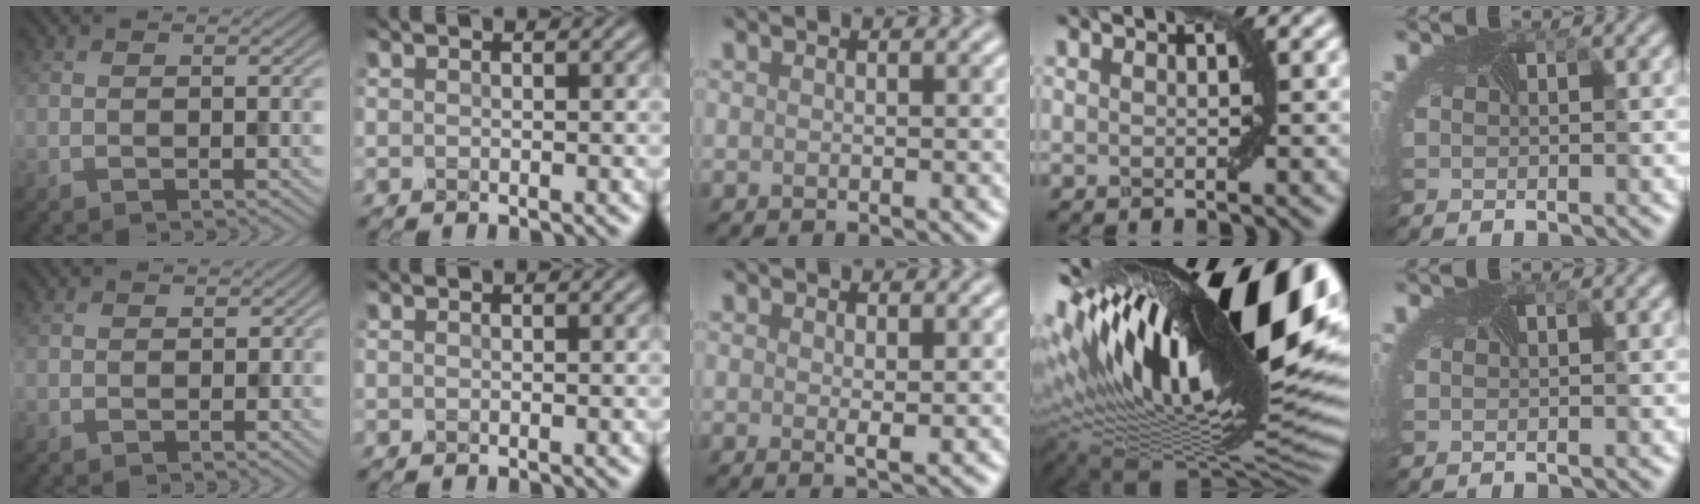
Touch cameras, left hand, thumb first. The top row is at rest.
{"thumb": {"total": 0.6, "force": [-0.1, 0.5, -0.2], "torque": [0.008, -0.003, -0.004]}, "middle": {"total": 1.1, "force": [0.3, 0.2, 1.0], "torque": [-0.018, -0.003, 0.004]}, "ring": {"total": 21.0, "force": [6.4, 7.9, 18.3], "torque": [-0.305, 0.023, 0.115]}}